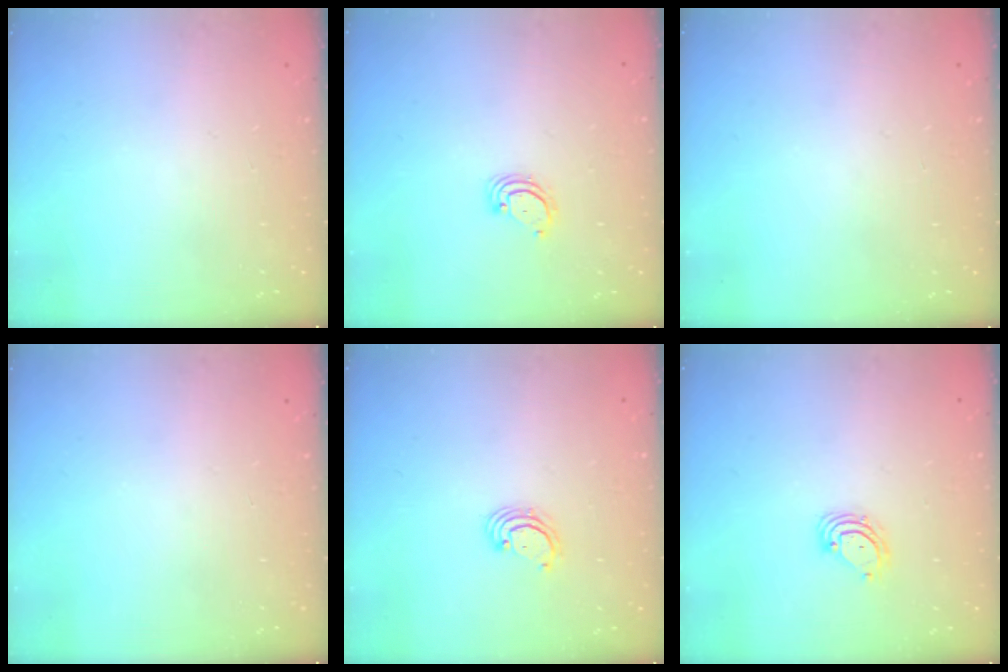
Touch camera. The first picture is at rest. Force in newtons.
{"total": 2.9, "press": 2.9, "slide": 0.3}
{"total": 0.0}
{"total": 0.0}
{"total": 2.3, "press": 2.3, "slide": 0.1}
{"total": 4.7, "press": 4.7, "slide": 0.6}